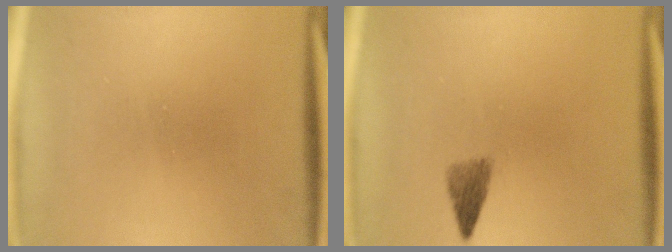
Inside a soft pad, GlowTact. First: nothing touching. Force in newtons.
{"total": 2.2}